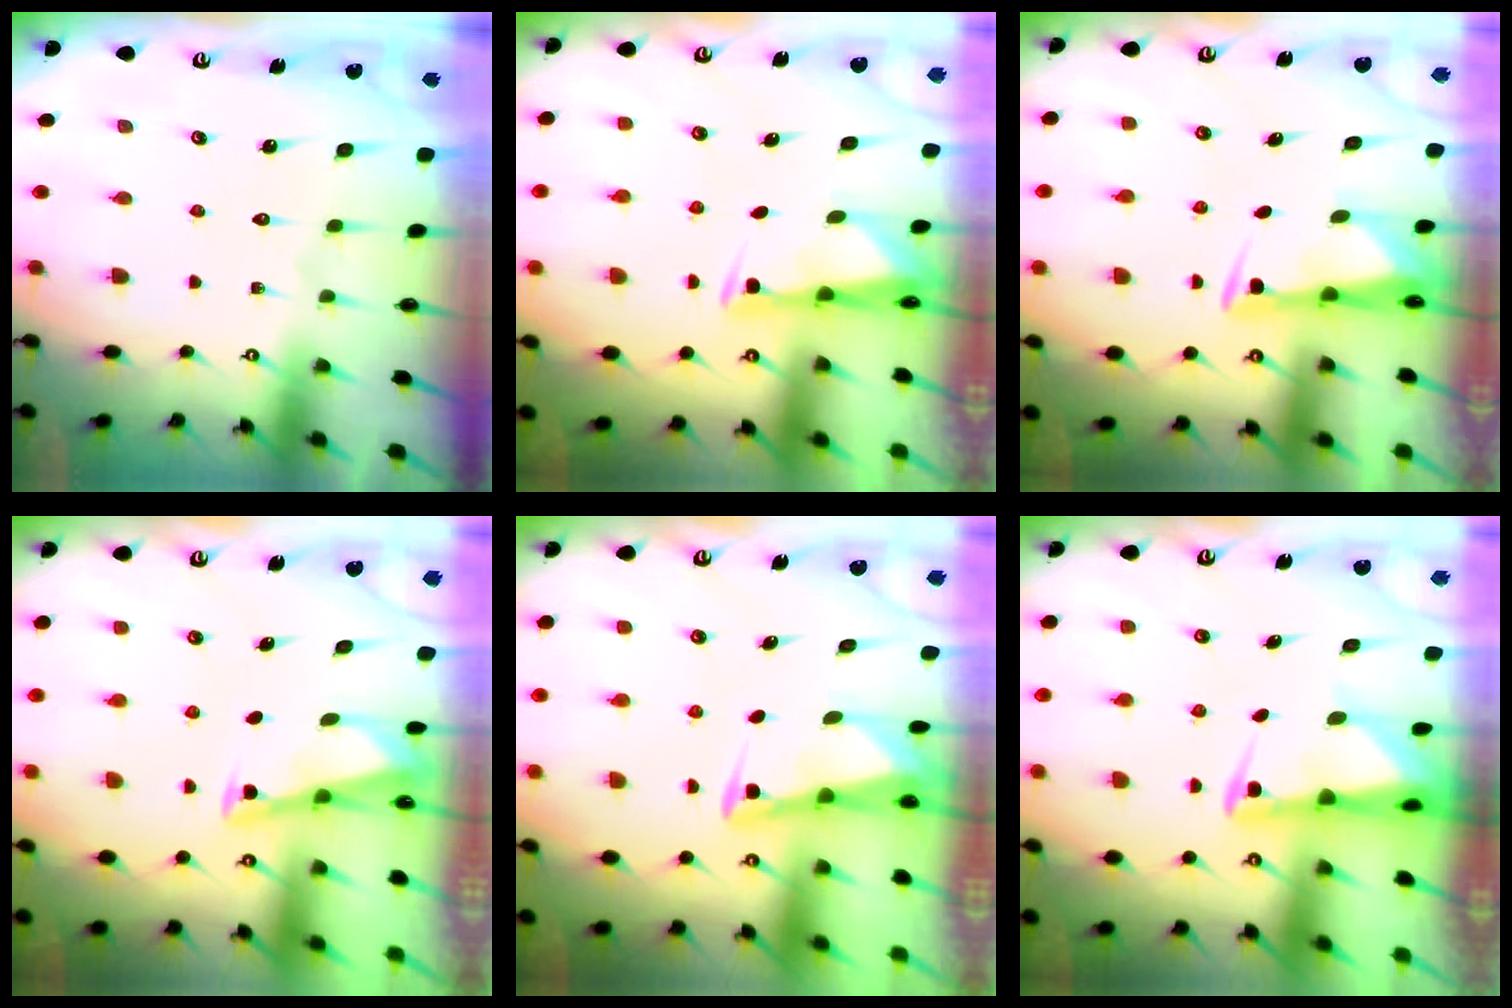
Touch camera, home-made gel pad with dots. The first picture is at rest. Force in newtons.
{"total": 2.7, "press": 2.7, "slide": 0.4}
{"total": 3.2, "press": 3.1, "slide": 0.8}
{"total": 2.9, "press": 2.9, "slide": 0.3}
{"total": 3.0, "press": 2.9, "slide": 0.4}
{"total": 2.5, "press": 2.5, "slide": 0.4}